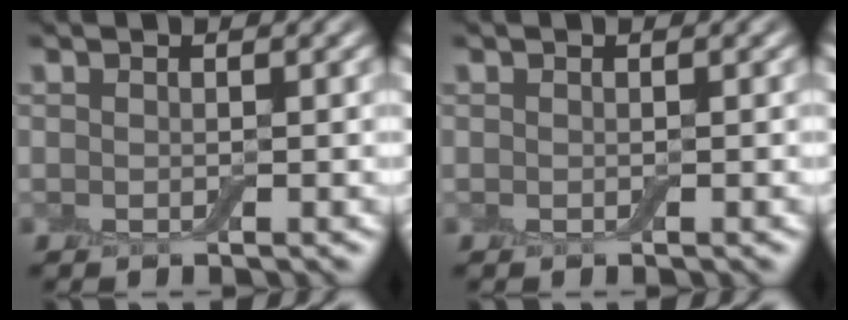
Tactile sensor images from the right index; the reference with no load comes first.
{"total": 0.0}